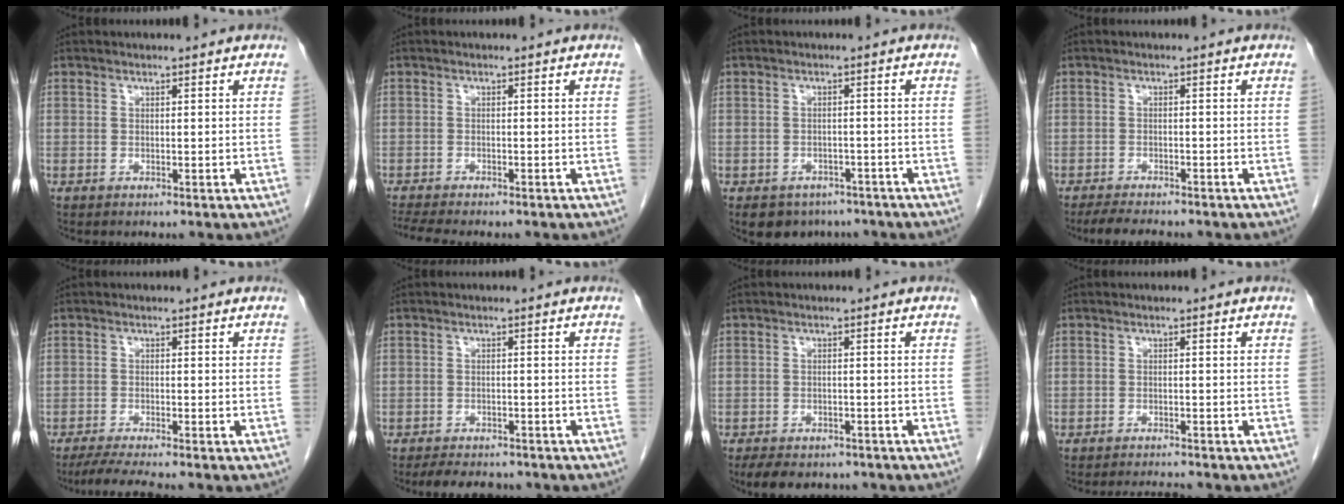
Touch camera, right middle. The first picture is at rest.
{"total": 5.5, "force": [-4.9, 0.7, 2.5], "torque": [-0.042, -0.009, -0.076]}
{"total": 5.8, "force": [-4.4, 3.8, 0.8], "torque": [-0.003, 0.010, -0.057]}
{"total": 5.1, "force": [-4.5, 0.9, 2.1], "torque": [-0.036, -0.012, -0.073]}
{"total": 4.9, "force": [-4.2, -0.5, 2.5], "torque": [-0.042, -0.017, -0.072]}
{"total": 6.9, "force": [-5.9, 2.4, 2.4], "torque": [-0.035, -0.004, -0.082]}
{"total": 8.6, "force": [-6.9, 3.9, 3.4], "torque": [-0.052, 0.002, -0.093]}
{"total": 2.6, "force": [-2.6, -0.3, 0.3], "torque": [-0.006, -0.013, -0.040]}